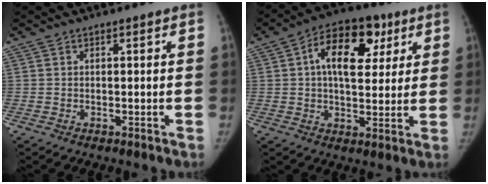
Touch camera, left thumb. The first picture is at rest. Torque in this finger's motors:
{"motor_torque": [0.31, 0.37, 0.73, 0.23, 0.23]}